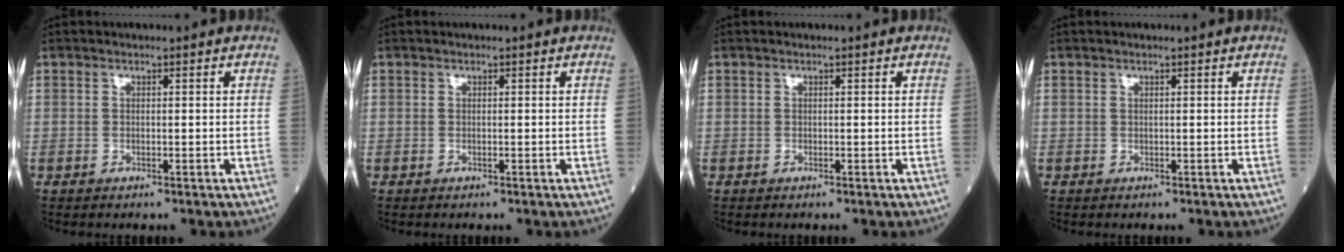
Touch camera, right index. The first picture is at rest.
{"total": 0.0}
{"total": 0.0}
{"total": 0.0}